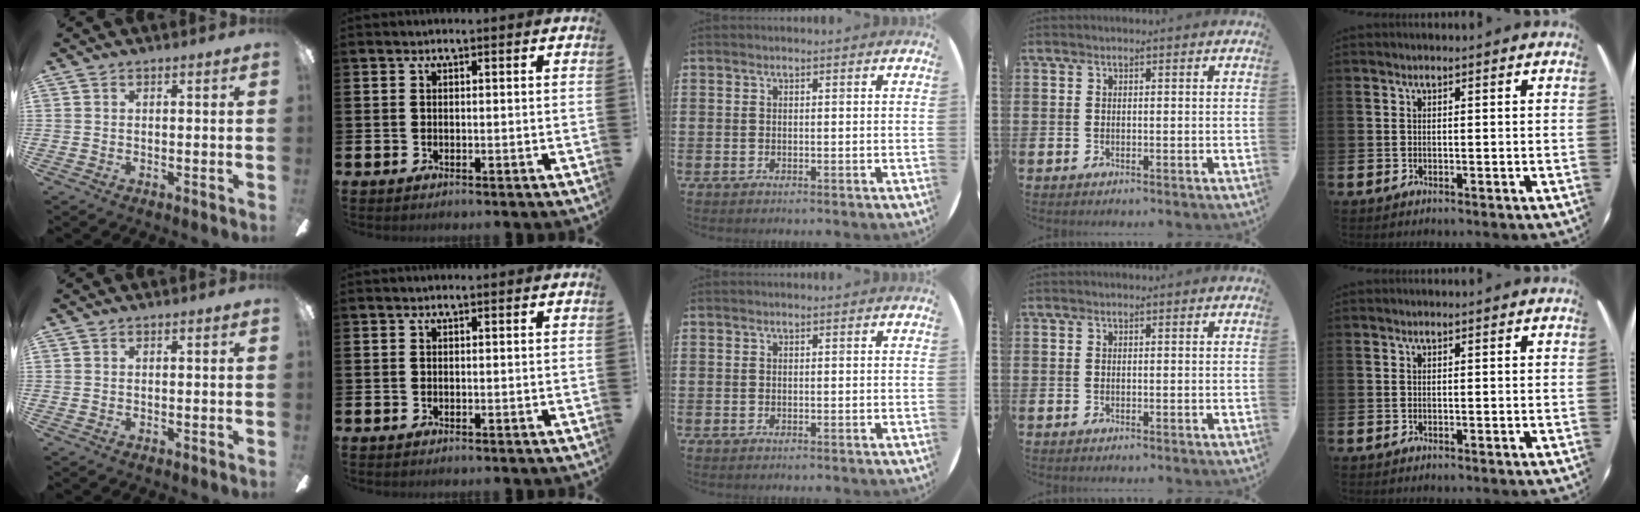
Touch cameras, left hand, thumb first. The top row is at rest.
{}